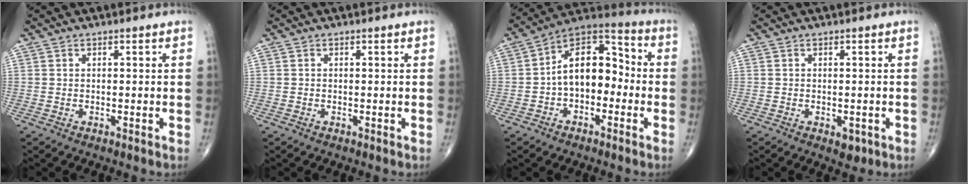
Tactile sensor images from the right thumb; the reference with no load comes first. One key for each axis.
{"total": 0.0}
{"total": 13.4, "fx": -1.5, "fy": 8.5, "fz": 10.3, "tx": -0.129, "ty": 0.048, "tz": -0.042}
{"total": 2.6, "fx": -1.0, "fy": 1.5, "fz": 1.9, "tx": -0.015, "ty": 0.000, "tz": -0.007}